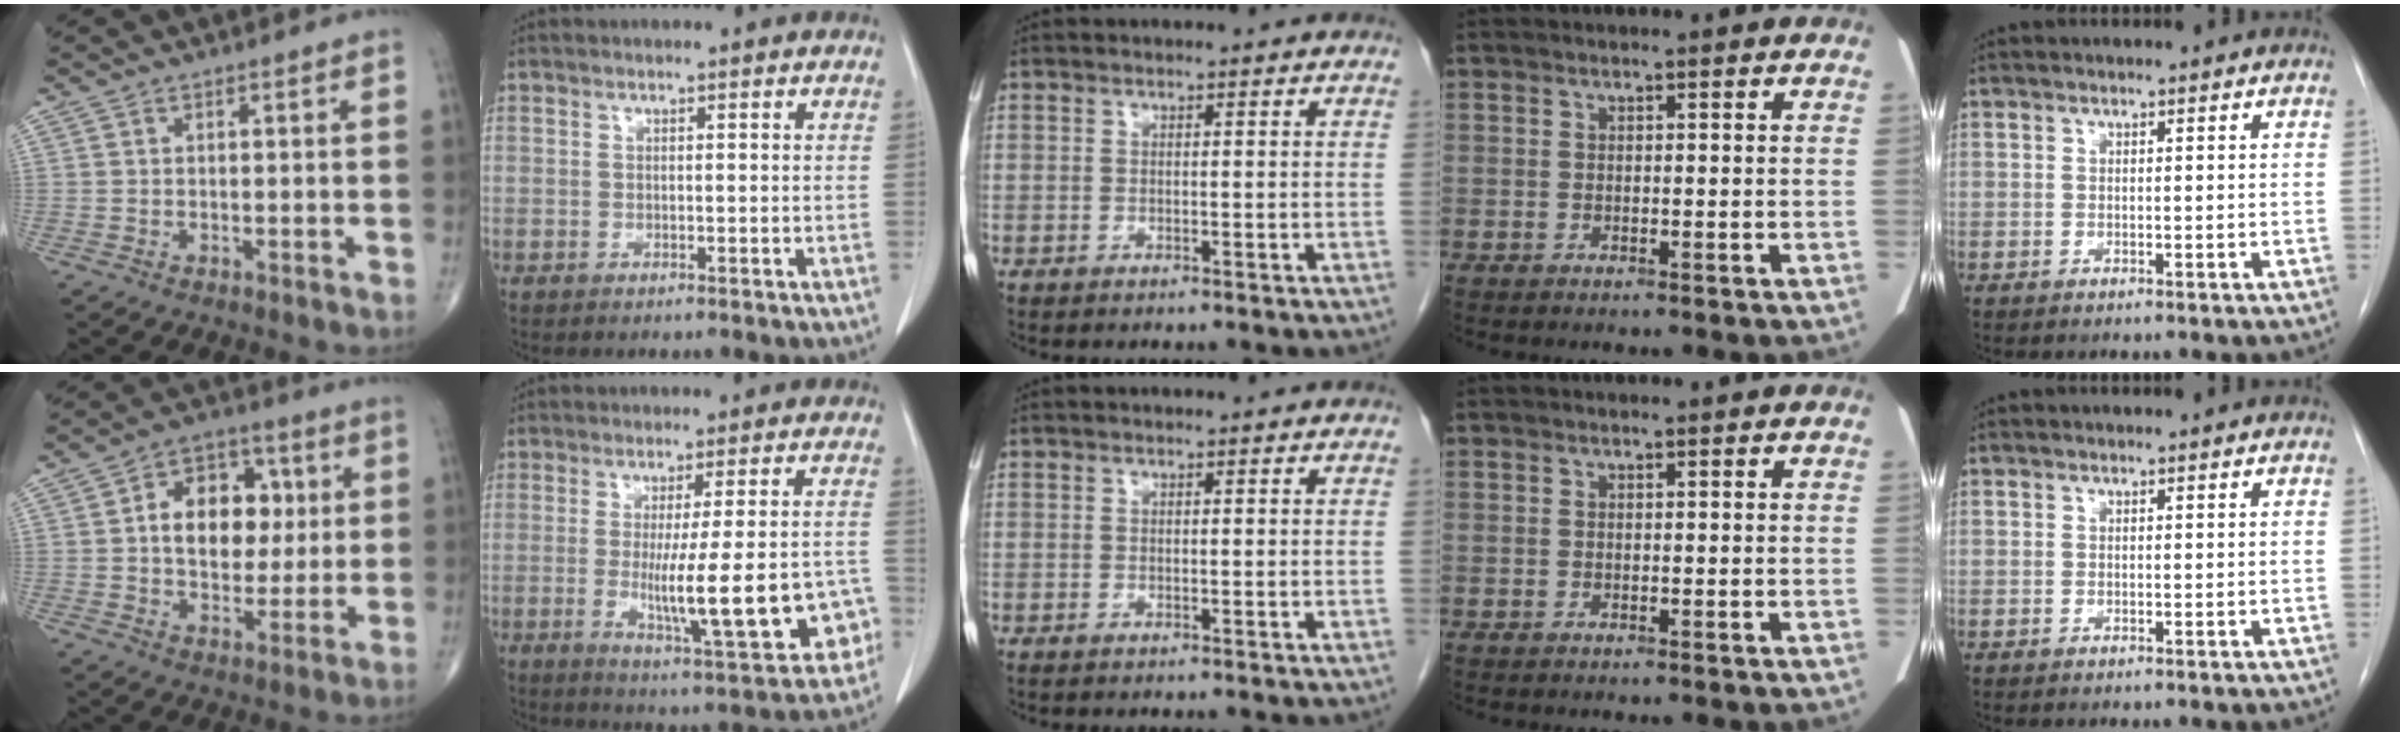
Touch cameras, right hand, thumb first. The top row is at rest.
{"thumb": {"total": 13.4, "force": [1.7, 9.4, 9.4], "torque": [-0.100, 0.013, 0.025]}, "index": {"total": 15.5, "force": [-3.5, 2.2, 14.9], "torque": [-0.202, -0.008, -0.033]}}